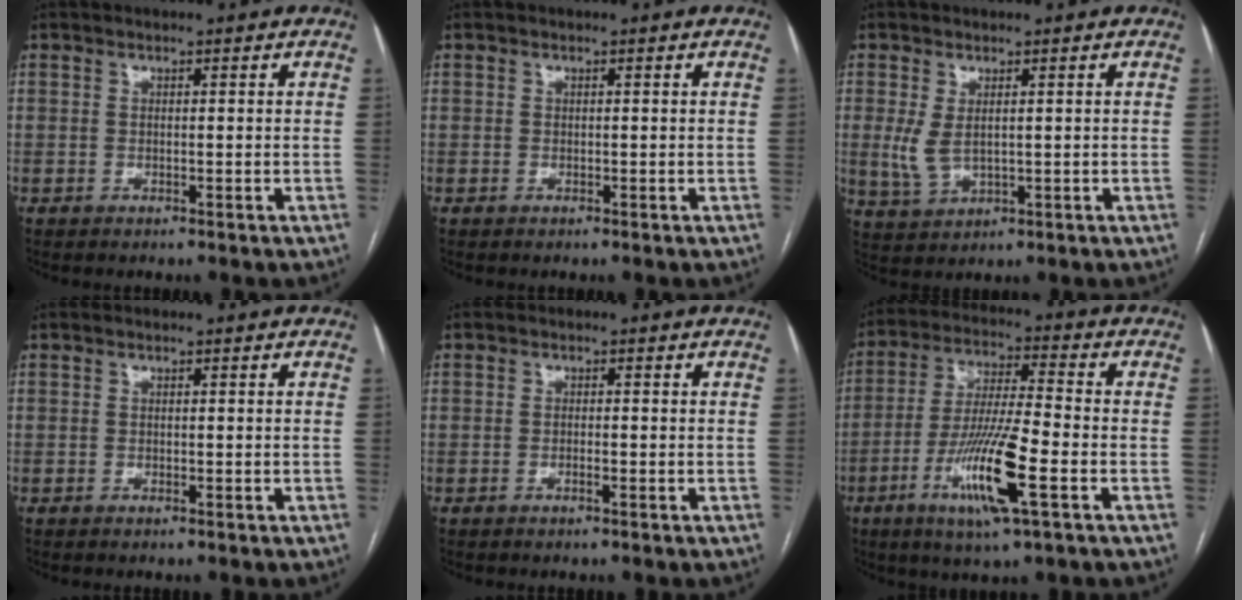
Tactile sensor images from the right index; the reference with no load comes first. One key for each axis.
{"total": 0.0}
{"total": 4.3, "fx": 0.5, "fy": 2.2, "fz": 3.6, "tx": -0.086, "ty": -0.002, "tz": 0.020}
{"total": 0.0}
{"total": 1.0, "fx": -0.5, "fy": 0.0, "fz": 0.9, "tx": -0.019, "ty": 0.000, "tz": -0.009}
{"total": 13.3, "fx": -5.0, "fy": 0.8, "fz": 12.4, "tx": -0.242, "ty": -0.019, "tz": -0.092}